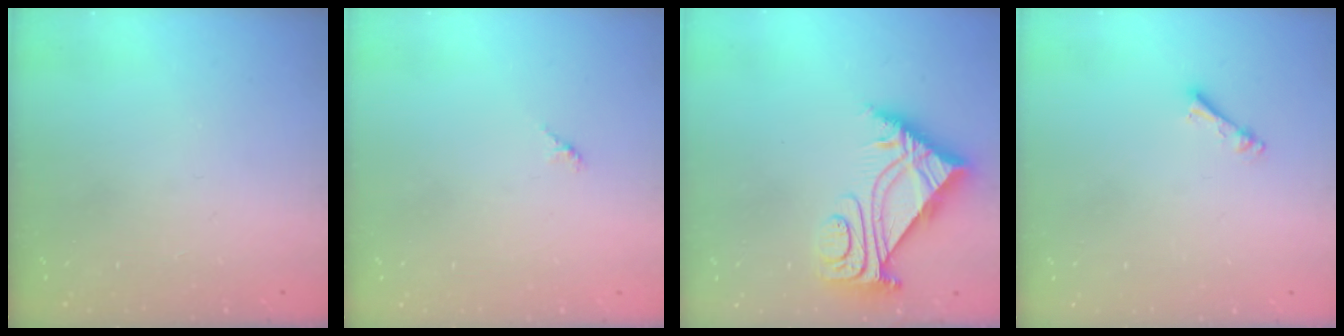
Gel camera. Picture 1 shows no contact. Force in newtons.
{"total": 1.5, "press": 1.4, "slide": 0.4}
{"total": 8.0, "press": 7.9, "slide": 1.2}
{"total": 2.5, "press": 2.4, "slide": 0.5}